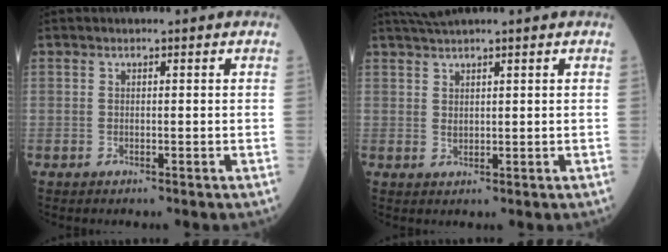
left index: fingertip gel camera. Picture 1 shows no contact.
{"total": 2.8, "force": [2.4, 0.2, 1.5], "torque": [-0.032, 0.007, 0.054]}